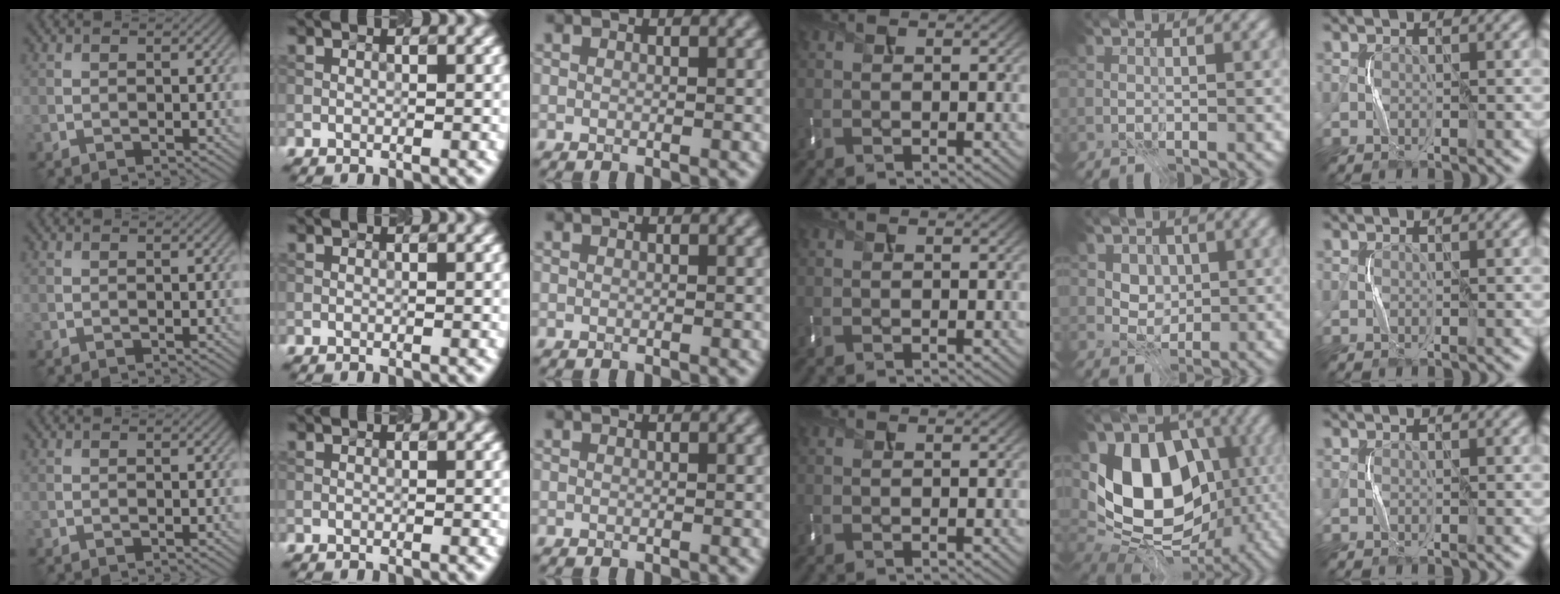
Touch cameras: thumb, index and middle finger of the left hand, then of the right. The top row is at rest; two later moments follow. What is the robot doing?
{"motion": "press", "object": "mouse"}